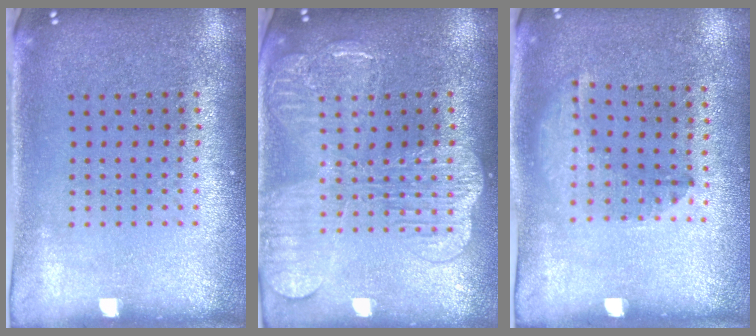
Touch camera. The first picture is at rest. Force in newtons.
{"total": 2.8, "press": 2.8, "slide": 0.6}
{"total": 1.4, "press": 0.9, "slide": 1.1}